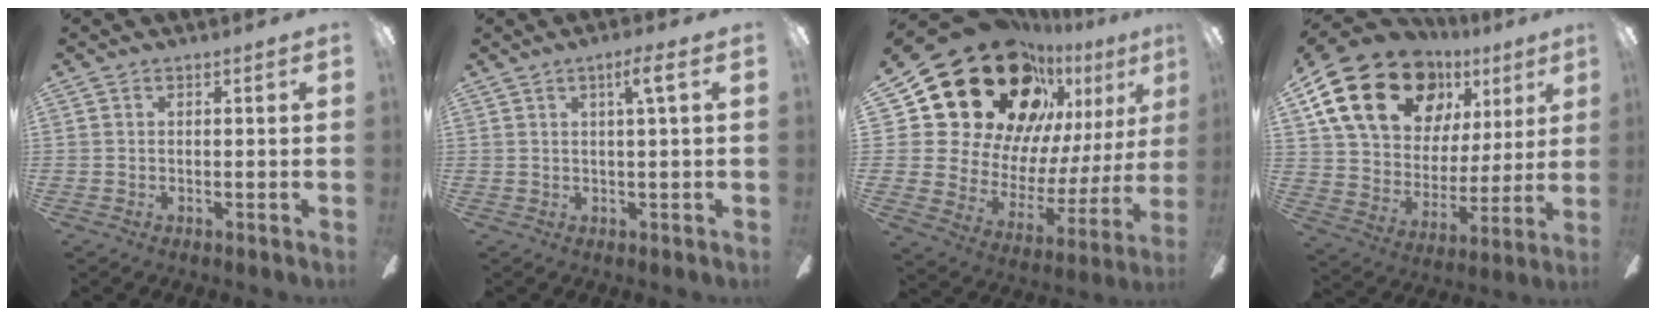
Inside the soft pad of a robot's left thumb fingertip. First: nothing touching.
{"total": 3.6, "force": [1.6, 0.2, 3.2], "torque": [-0.059, -0.001, 0.022]}
{"total": 30.4, "force": [19.7, 17.1, 15.6], "torque": [-0.256, -0.150, 0.383]}
{"total": 23.0, "force": [13.1, 14.8, 11.7], "torque": [-0.220, -0.062, 0.251]}